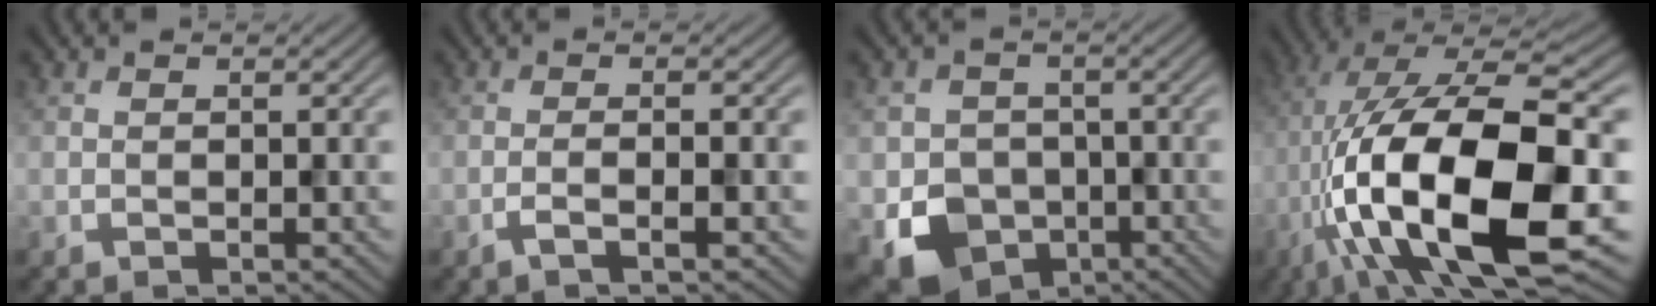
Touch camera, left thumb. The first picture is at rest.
{"total": 2.2, "force": [-0.9, 0.3, 2.0], "torque": [-0.031, 0.010, -0.026]}
{"total": 8.9, "force": [-3.3, 7.5, 3.3], "torque": [-0.063, -0.034, -0.077]}
{"total": 20.5, "force": [-4.5, 7.4, 18.6], "torque": [-0.347, -0.007, -0.069]}